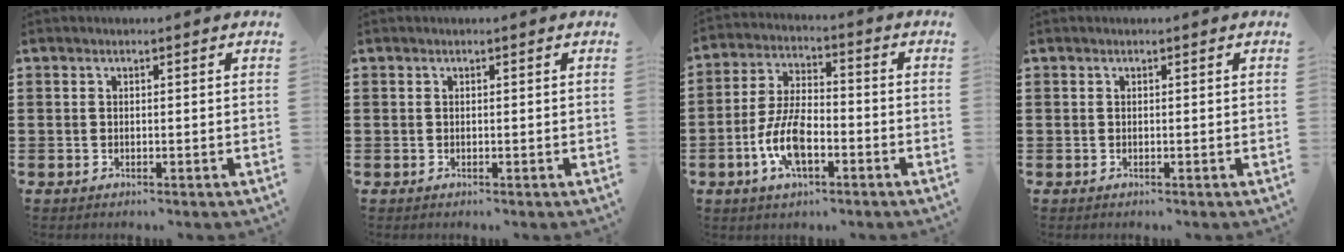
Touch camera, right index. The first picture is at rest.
{"total": 0.0}
{"total": 8.8, "force": [-3.1, 4.0, 7.2], "torque": [-0.159, -0.001, -0.061]}
{"total": 0.0}